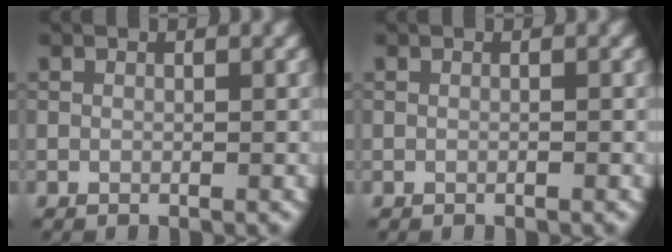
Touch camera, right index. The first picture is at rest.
{"total": 0.0}